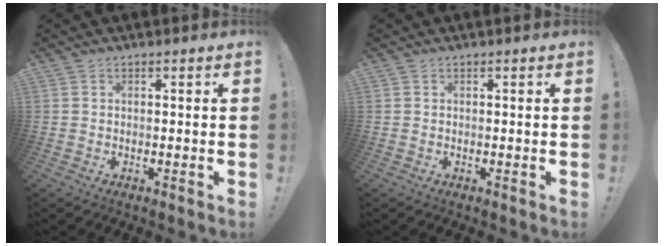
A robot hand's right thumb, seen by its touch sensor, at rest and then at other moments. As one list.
[{"total": 0.0}]